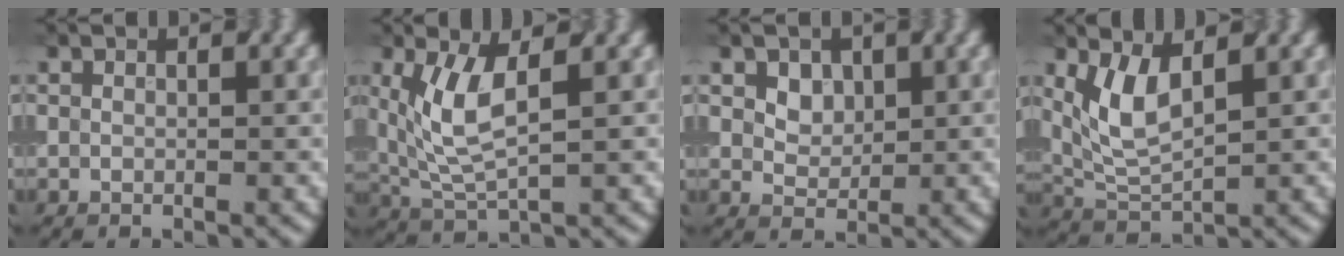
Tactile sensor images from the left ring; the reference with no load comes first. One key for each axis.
{"total": 5.4, "fx": 1.2, "fy": 2.2, "fz": 4.8, "tx": -0.112, "ty": 0.003, "tz": 0.037}
{"total": 2.4, "fx": 0.9, "fy": 1.7, "fz": 1.4, "tx": -0.026, "ty": 0.001, "tz": 0.030}
{"total": 4.5, "fx": 1.5, "fy": 2.0, "fz": 3.8, "tx": -0.091, "ty": 0.004, "tz": 0.041}